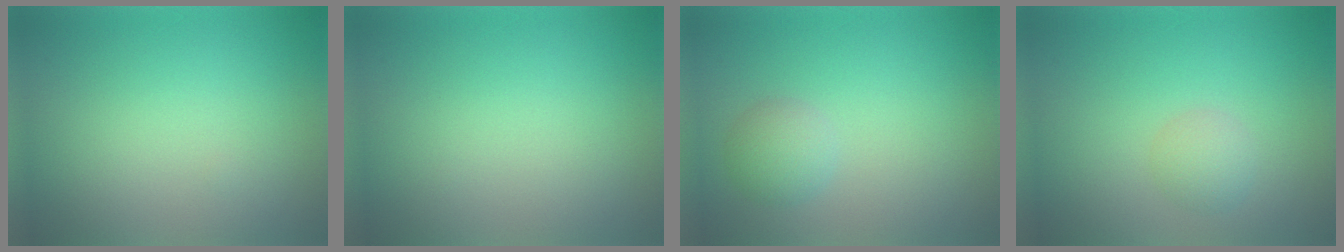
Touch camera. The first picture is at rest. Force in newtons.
{"total": 0.0}
{"total": 2.2, "press": 2.2, "slide": 0.1}
{"total": 1.8, "press": 1.8, "slide": 0.0}